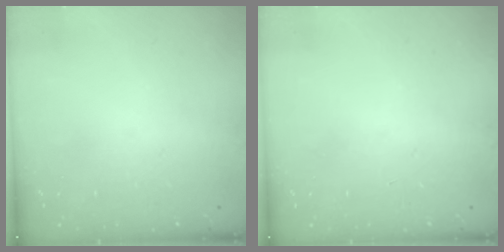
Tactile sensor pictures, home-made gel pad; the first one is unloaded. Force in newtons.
{"total": 0.5, "press": 0.5, "slide": 0.2}